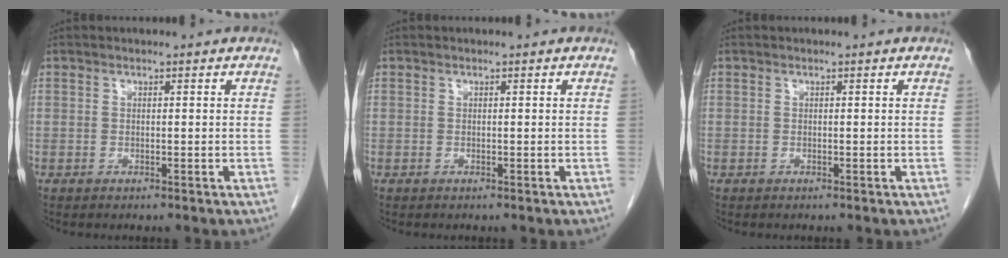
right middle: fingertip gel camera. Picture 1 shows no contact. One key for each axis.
{"total": 0.0}
{"total": 0.0}